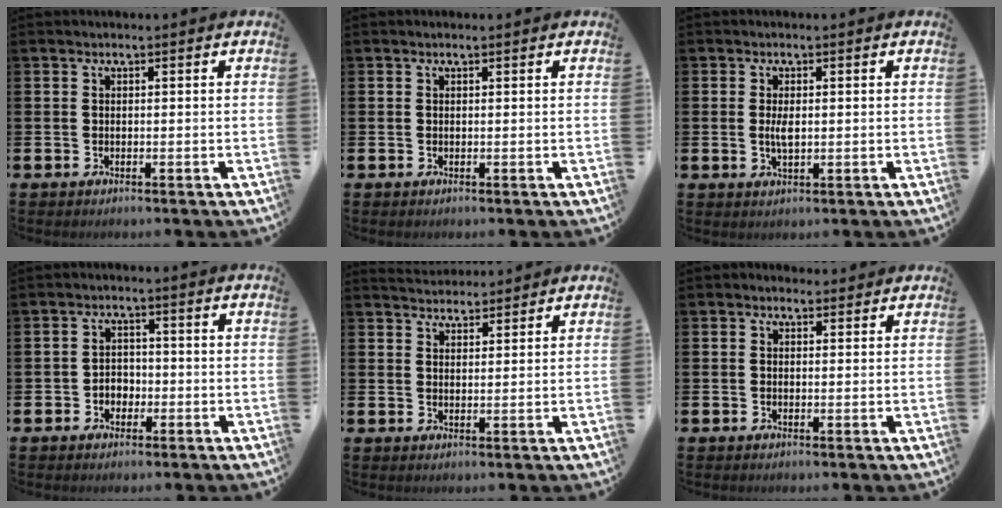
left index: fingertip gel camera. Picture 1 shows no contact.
{"total": 0.0}
{"total": 2.4, "force": [0.1, 0.9, 2.3], "torque": [-0.035, -0.003, -0.001]}
{"total": 2.7, "force": [-1.2, 2.1, 1.1], "torque": [-0.015, 0.003, -0.029]}
{"total": 3.3, "force": [3.2, 0.7, 0.0], "torque": [-0.006, -0.014, 0.059]}
{"total": 1.0, "force": [0.7, 0.6, 0.4], "torque": [0.001, 0.006, 0.010]}